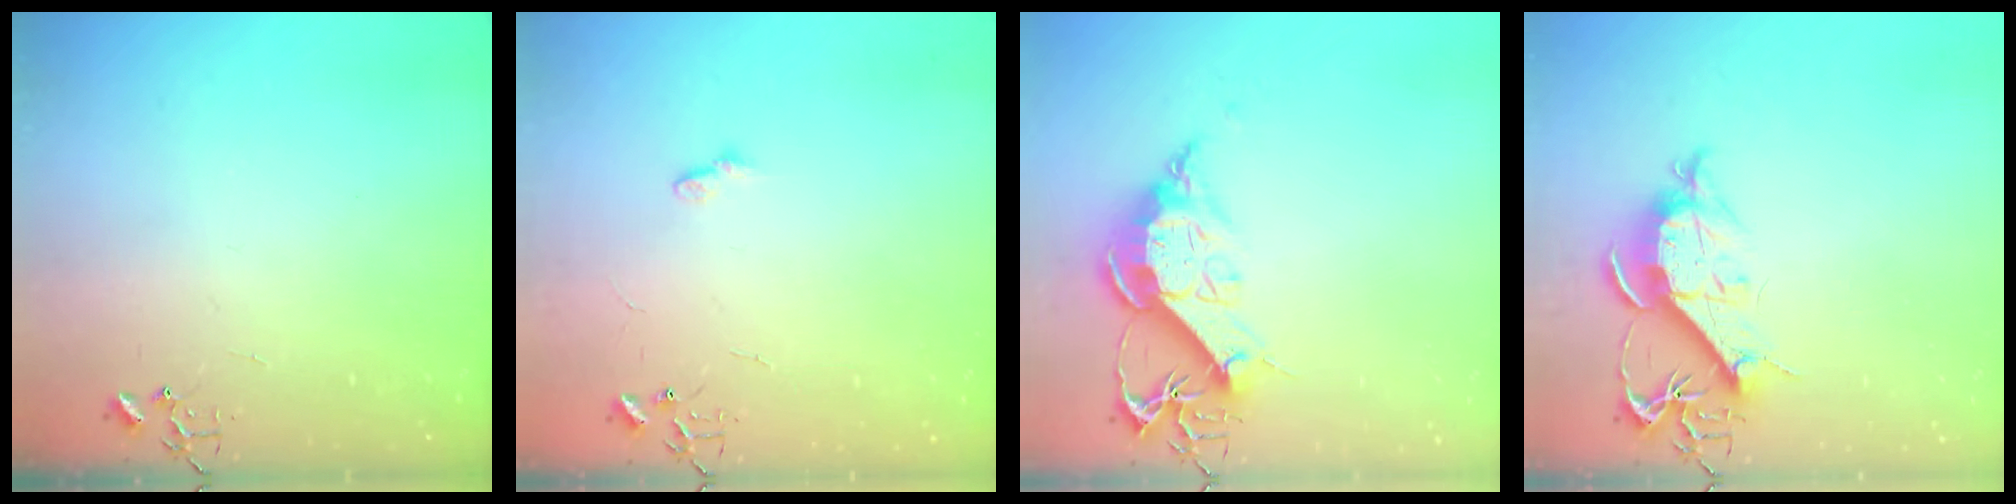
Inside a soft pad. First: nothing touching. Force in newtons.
{"total": 5.4, "press": 5.4, "slide": 0.6}
{"total": 13.9, "press": 13.9, "slide": 1.1}
{"total": 10.6, "press": 10.5, "slide": 1.2}